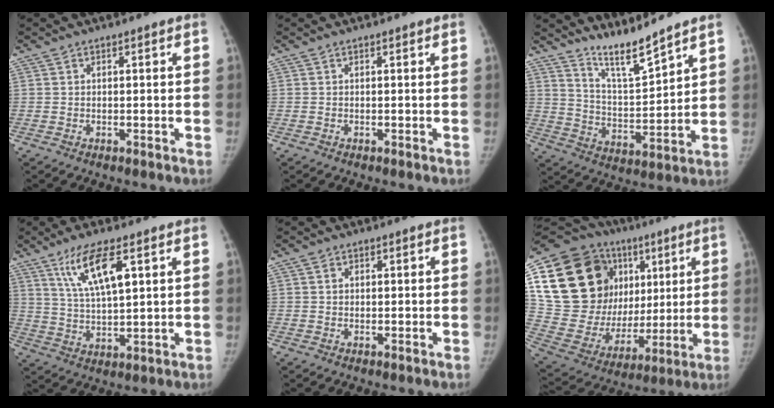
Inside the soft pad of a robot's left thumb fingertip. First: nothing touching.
{"total": 0.0}
{"total": 8.6, "force": [7.7, 0.2, 3.8], "torque": [-0.067, -0.072, 0.152]}
{"total": 10.4, "force": [4.9, 2.9, 8.7], "torque": [-0.162, -0.018, 0.101]}
{"total": 1.6, "force": [0.4, 1.3, 0.7], "torque": [-0.005, 0.001, 0.004]}
{"total": 32.2, "force": [9.9, 21.5, 21.7], "torque": [-0.353, 0.039, 0.185]}